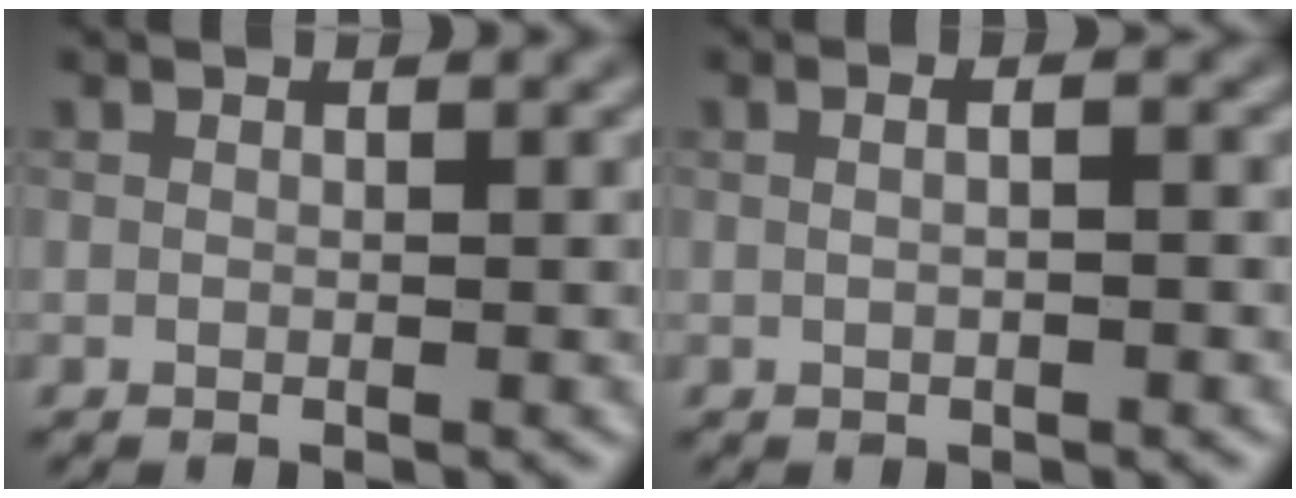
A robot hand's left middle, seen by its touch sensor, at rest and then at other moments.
{"total": 3.8, "force": [1.1, 2.0, 3.0], "torque": [-0.021, 0.038, -0.022]}